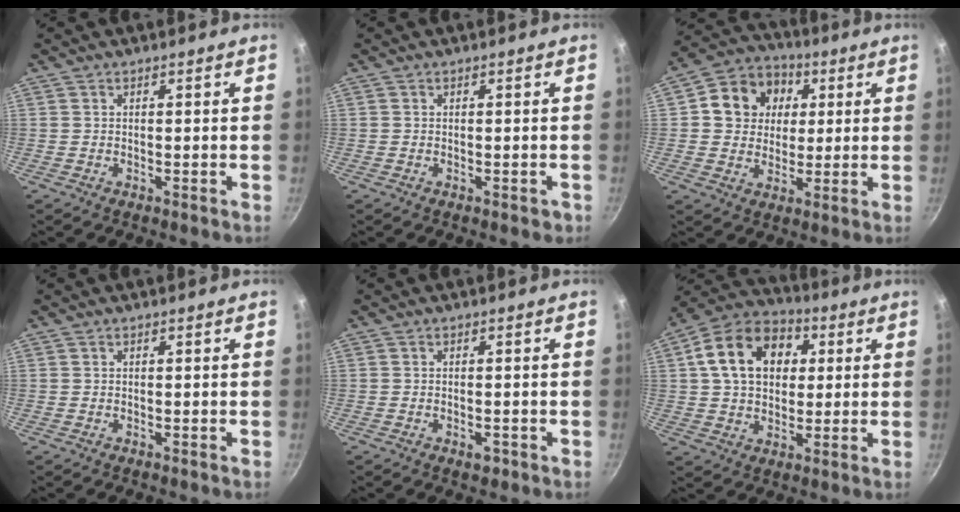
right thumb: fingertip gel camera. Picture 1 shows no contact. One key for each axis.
{"total": 1.0, "fx": -0.4, "fy": 0.7, "fz": 0.5, "tx": 0.000, "ty": 0.004, "tz": -0.005}
{"total": 12.4, "fx": 3.0, "fy": 10.7, "fz": 5.5, "tx": -0.069, "ty": 0.013, "tz": 0.038}
{"total": 0.0}
{"total": 1.9, "fx": -0.9, "fy": 1.0, "fz": 1.4, "tx": -0.018, "ty": 0.005, "tz": -0.011}
{"total": 16.4, "fx": 3.8, "fy": 12.0, "fz": 10.4, "tx": -0.152, "ty": 0.023, "tz": 0.049}